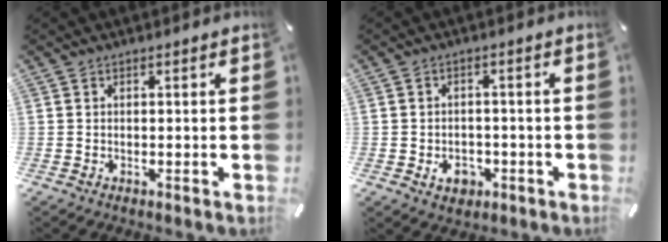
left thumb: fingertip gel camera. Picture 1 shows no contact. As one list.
[{"total": 5.0, "force": [-1.8, 3.8, 2.6], "torque": [-0.047, 0.003, -0.034]}]